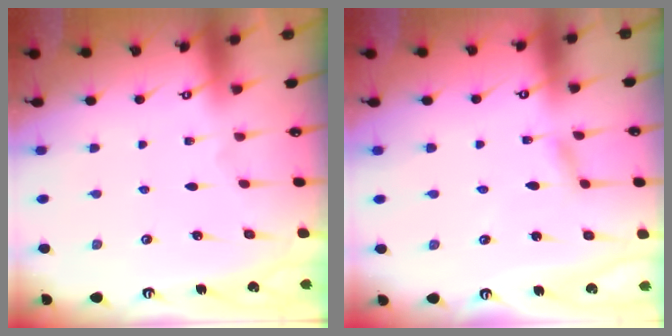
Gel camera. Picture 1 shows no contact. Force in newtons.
{"total": 2.5, "press": 2.4, "slide": 0.3}